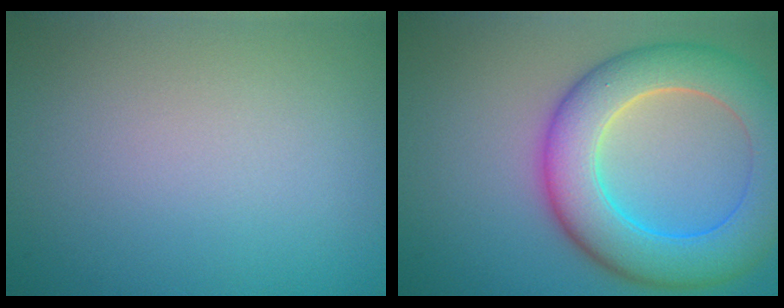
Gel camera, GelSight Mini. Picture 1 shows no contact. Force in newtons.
{"total": 9.0, "press": 9.0, "slide": 0.4}